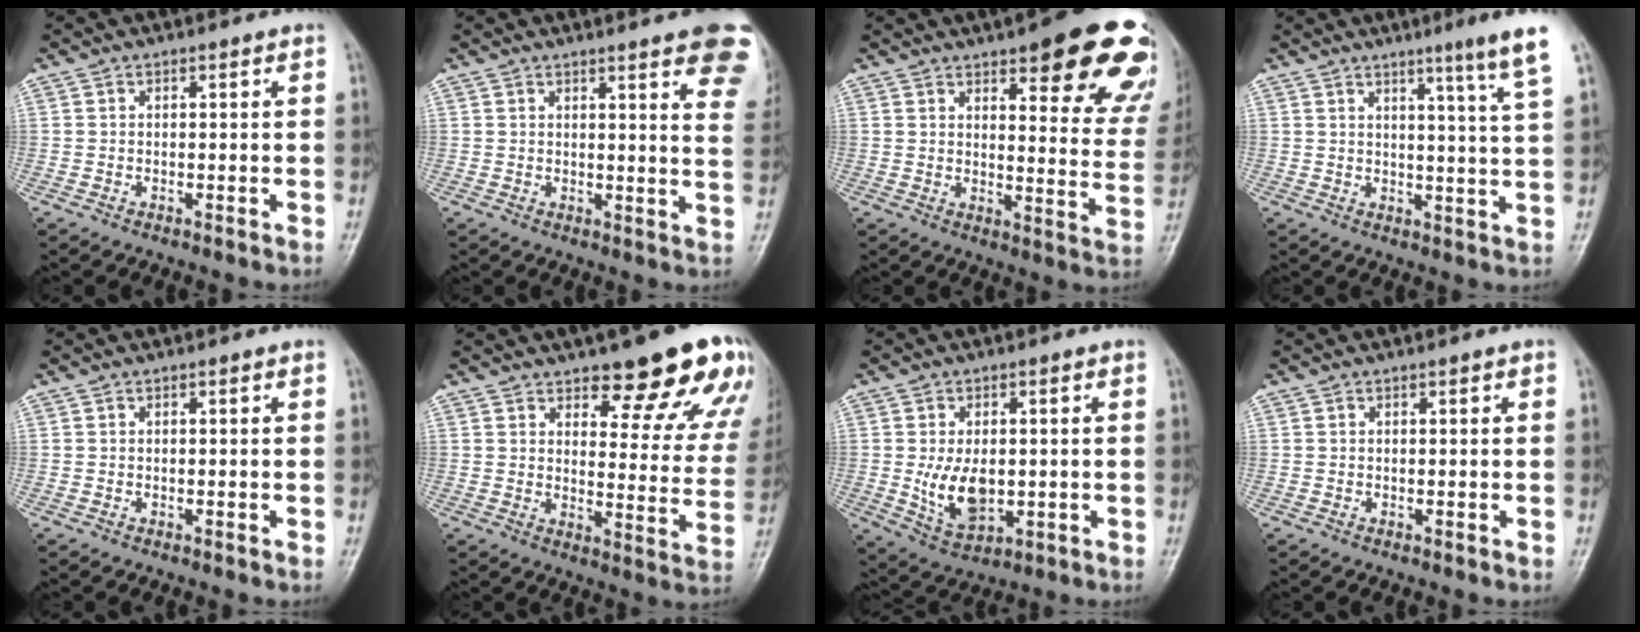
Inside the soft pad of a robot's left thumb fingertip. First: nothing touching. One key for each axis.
{"total": 15.0, "fx": 9.7, "fy": 3.0, "fz": 11.1, "tx": -0.117, "ty": -0.034, "tz": 0.099}
{"total": 22.0, "fx": 13.5, "fy": 6.6, "fz": 16.1, "tx": -0.157, "ty": -0.054, "tz": 0.157}
{"total": 8.8, "fx": 5.7, "fy": -0.8, "fz": 6.6, "tx": -0.087, "ty": -0.036, "tz": 0.069}
{"total": 0.0}
{"total": 17.7, "fx": 13.0, "fy": 5.7, "fz": 10.6, "tx": -0.079, "ty": -0.077, "tz": 0.153}
{"total": 8.6, "fx": -0.4, "fy": 5.5, "fz": 6.7, "tx": -0.103, "ty": -0.012, "tz": 0.006}
{"total": 0.6, "fx": 0.3, "fy": 0.3, "fz": 0.4, "tx": -0.001, "ty": 0.000, "tz": 0.001}